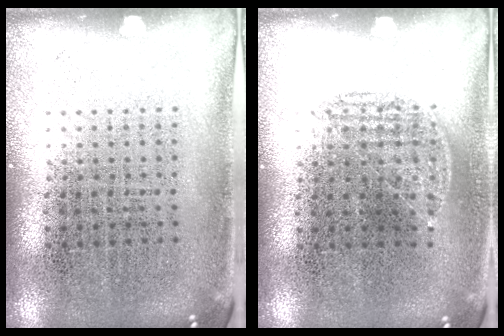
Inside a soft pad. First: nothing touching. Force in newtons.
{"total": 0.7, "press": 0.6, "slide": 0.4}